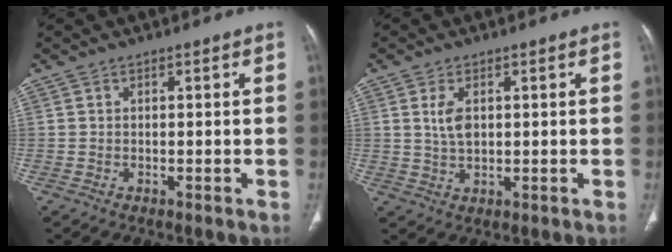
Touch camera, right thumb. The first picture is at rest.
{"total": 4.2, "force": [1.0, 2.3, 3.3], "torque": [-0.065, -0.005, 0.024]}